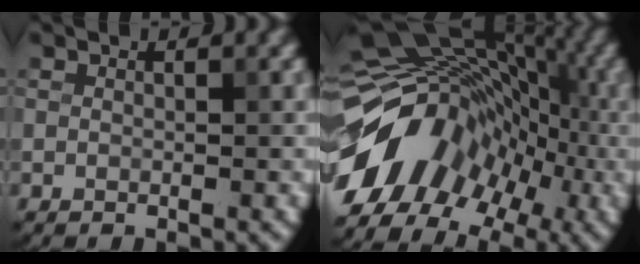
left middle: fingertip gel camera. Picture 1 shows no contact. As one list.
[{"total": 11.7, "force": [-4.0, 8.9, 6.5], "torque": [-0.115, 0.009, -0.084]}]